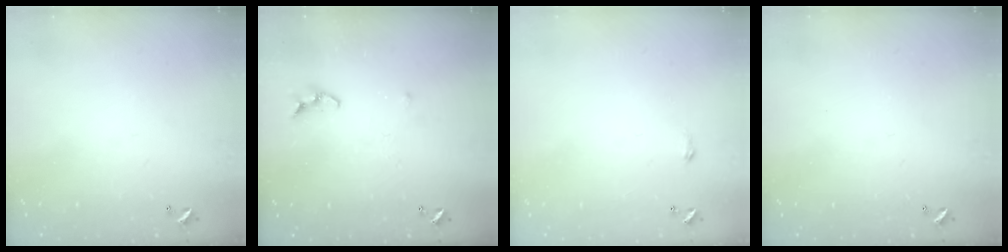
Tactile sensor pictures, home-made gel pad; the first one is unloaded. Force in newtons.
{"total": 5.8, "press": 5.8, "slide": 0.1}
{"total": 1.8, "press": 1.8, "slide": 0.3}
{"total": 0.0}